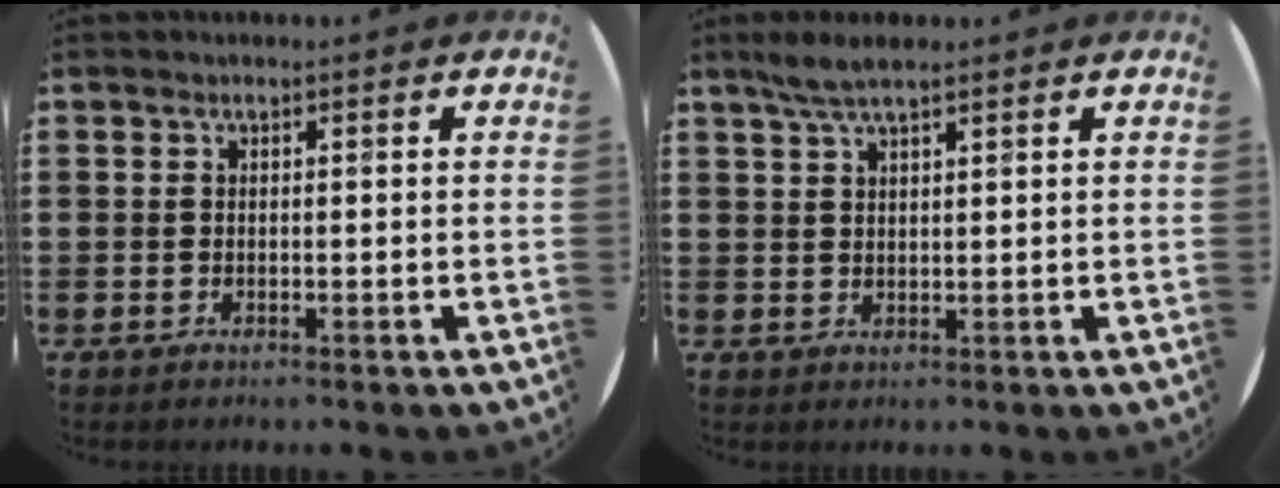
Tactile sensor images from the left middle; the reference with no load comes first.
{"total": 3.3, "force": [2.5, 0.4, 2.1], "torque": [-0.045, 0.004, 0.044]}